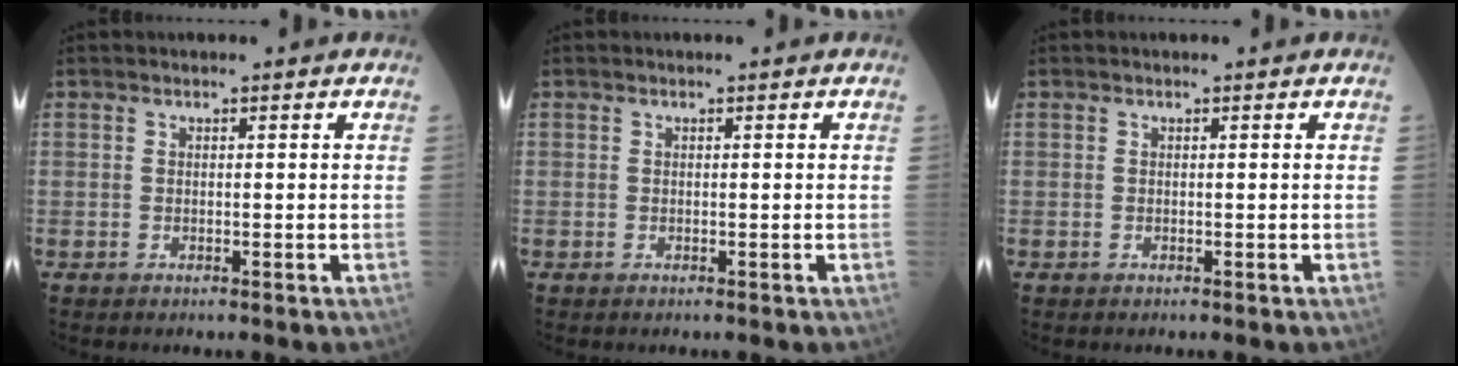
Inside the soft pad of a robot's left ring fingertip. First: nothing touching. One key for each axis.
{"total": 0.0}
{"total": 0.0}